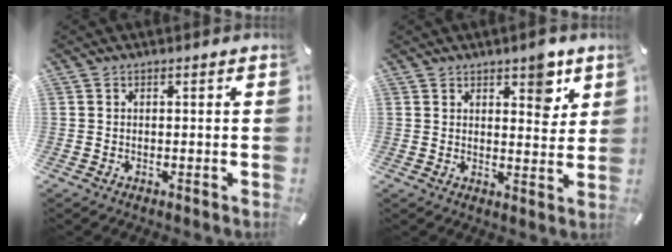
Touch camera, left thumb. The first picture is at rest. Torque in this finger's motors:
{"motor_torque": [1.22, 1.09, 0.61, -0.69, 0.06]}